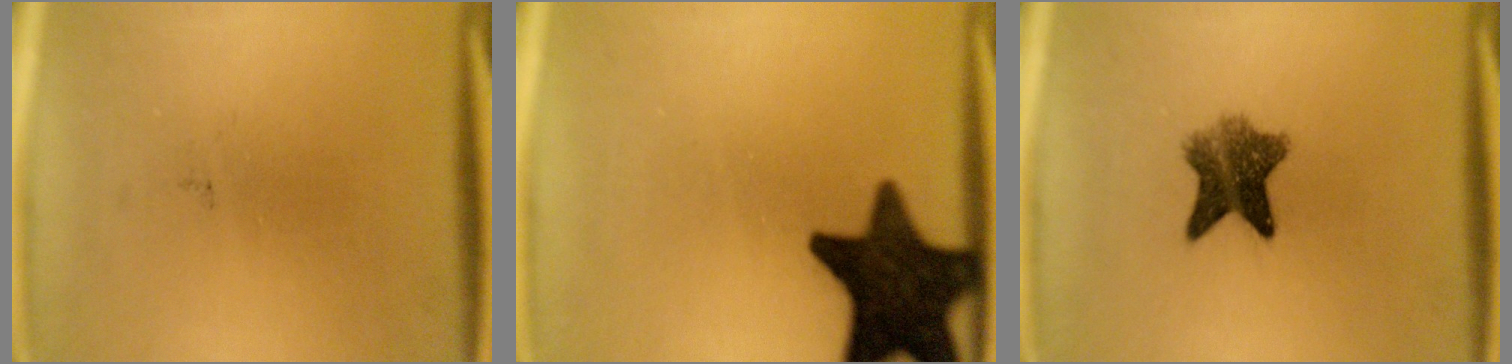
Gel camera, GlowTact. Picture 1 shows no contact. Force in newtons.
{"total": 16.4}
{"total": 6.9}